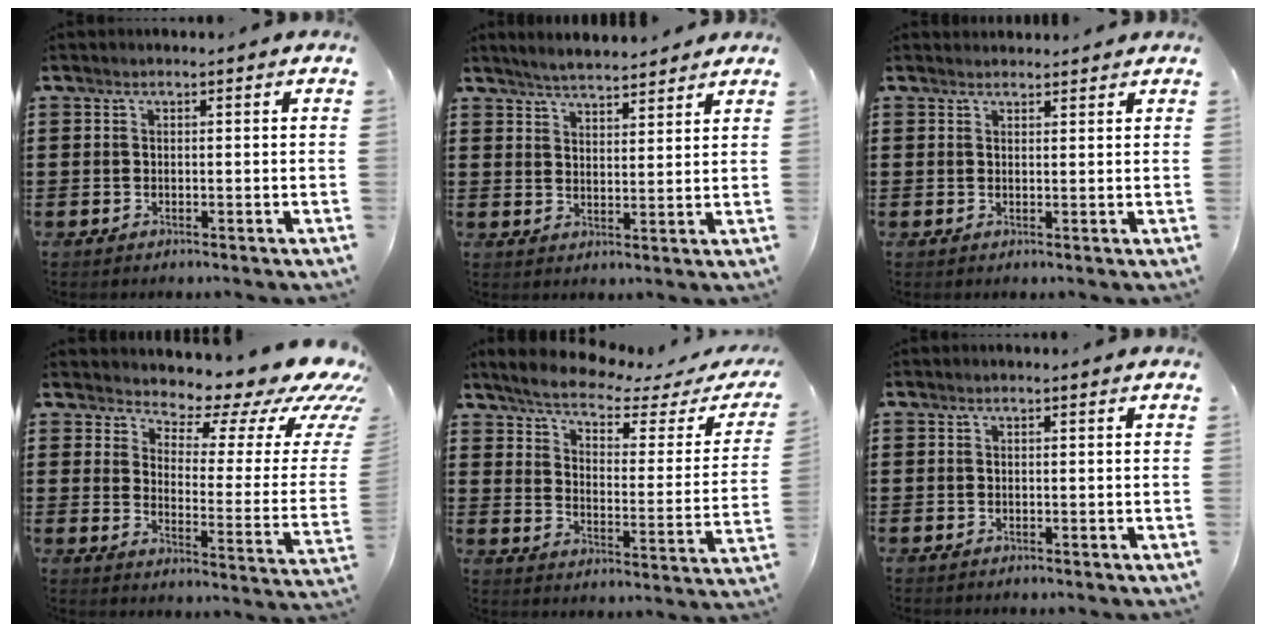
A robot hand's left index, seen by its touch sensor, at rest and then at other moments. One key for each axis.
{"total": 3.9, "fx": 3.9, "fy": 0.1, "fz": 0.5, "tx": -0.022, "ty": -0.013, "tz": 0.071}
{"total": 1.5, "fx": 1.5, "fy": 0.4, "fz": -0.1, "tx": -0.003, "ty": 0.002, "tz": 0.029}
{"total": 7.1, "fx": 5.9, "fy": 2.5, "fz": 3.2, "tx": -0.051, "ty": -0.056, "tz": 0.093}
{"total": 4.6, "fx": 3.9, "fy": 0.6, "fz": 2.4, "tx": -0.070, "ty": -0.027, "tz": 0.058}
{"total": 0.0}